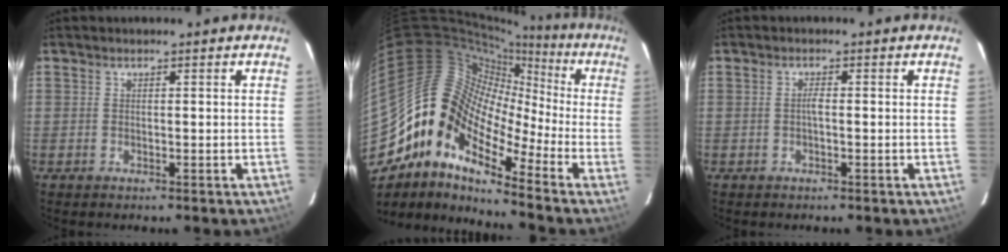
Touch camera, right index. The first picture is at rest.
{"total": 14.2, "force": [-6.4, 8.4, 9.5], "torque": [-0.150, 0.013, -0.147]}
{"total": 1.1, "force": [-0.3, 0.2, 1.0], "torque": [-0.021, 0.005, -0.007]}